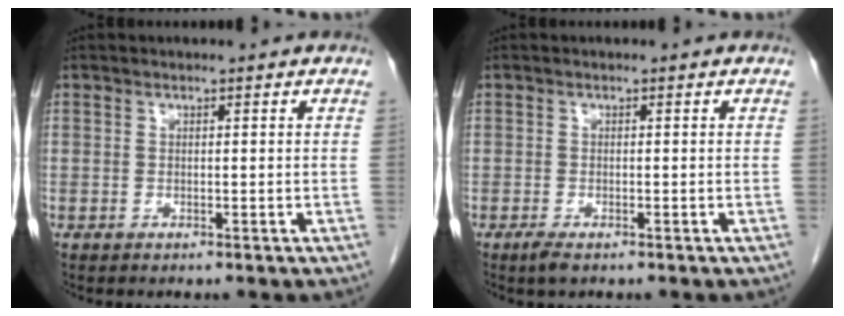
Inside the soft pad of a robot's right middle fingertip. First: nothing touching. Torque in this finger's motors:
{"motor_torque": [0.44, 0.03, 0.14, 0.04]}